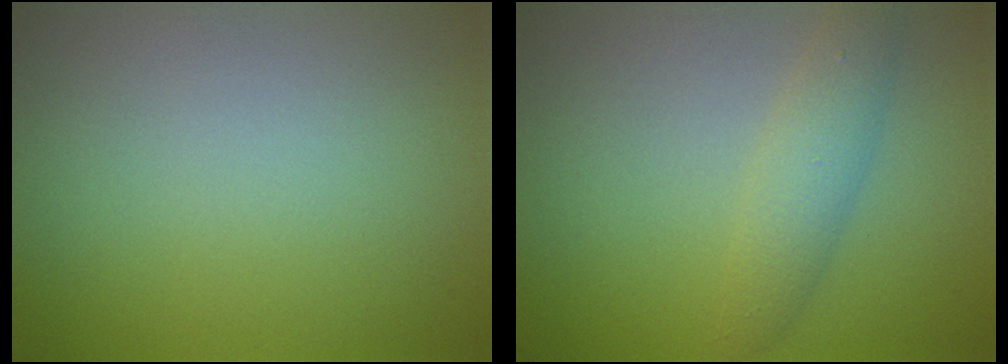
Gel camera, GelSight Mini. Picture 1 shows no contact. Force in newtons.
{"total": 2.7, "press": 2.7, "slide": 0.2}